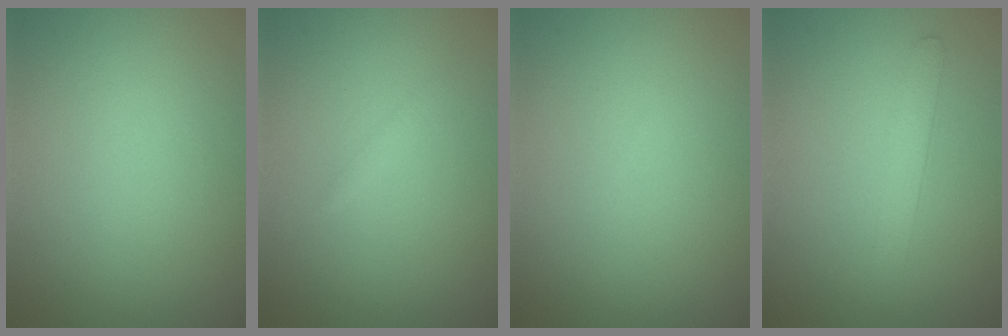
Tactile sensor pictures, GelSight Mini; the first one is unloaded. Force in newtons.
{"total": 0.6, "press": 0.6, "slide": 0.0}
{"total": 0.0}
{"total": 1.8, "press": 1.8, "slide": 0.1}